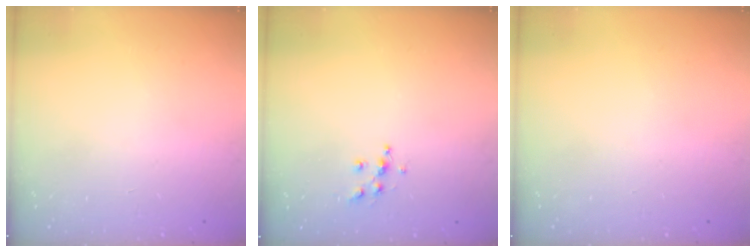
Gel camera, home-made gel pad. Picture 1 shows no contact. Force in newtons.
{"total": 6.1, "press": 6.1, "slide": 0.4}
{"total": 0.0}